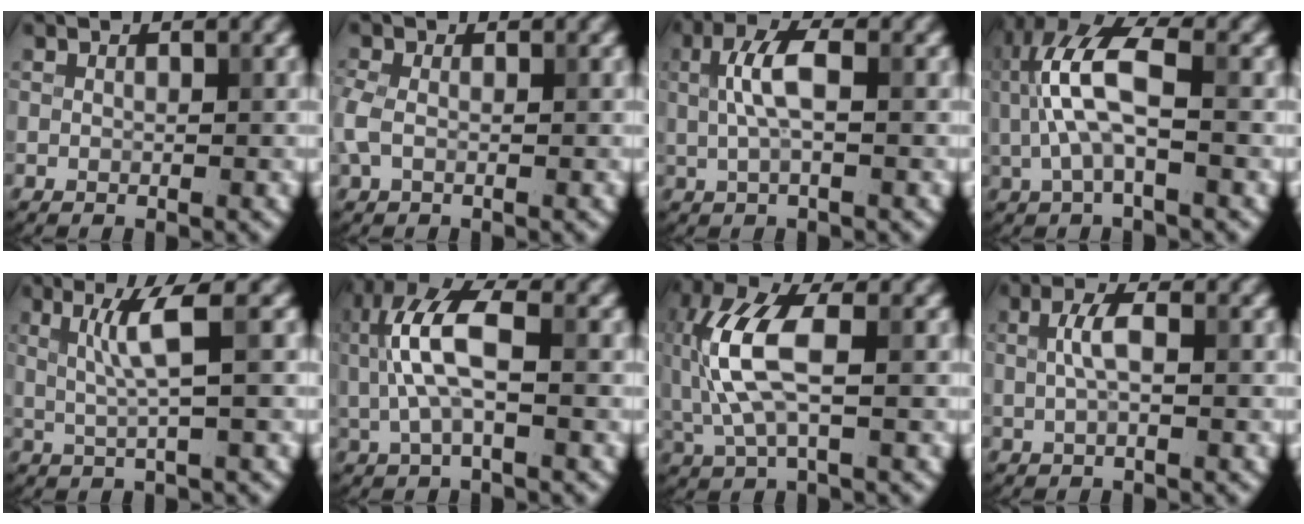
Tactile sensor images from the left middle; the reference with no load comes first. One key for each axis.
{"total": 2.0, "fx": -0.3, "fy": 1.2, "fz": 1.6, "tx": -0.047, "ty": 0.001, "tz": -0.013}
{"total": 3.6, "fx": 0.6, "fy": 1.2, "fz": 3.4, "tx": -0.071, "ty": 0.006, "tz": 0.007}
{"total": 6.7, "fx": 0.5, "fy": 2.7, "fz": 6.1, "tx": -0.139, "ty": 0.015, "tz": 0.003}
{"total": 3.5, "fx": 0.9, "fy": 0.2, "fz": 3.4, "tx": -0.066, "ty": 0.000, "tz": 0.019}
{"total": 6.1, "fx": 0.7, "fy": 2.4, "fz": 5.5, "tx": -0.125, "ty": 0.012, "tz": 0.007}
{"total": 6.9, "fx": 0.1, "fy": 2.8, "fz": 6.3, "tx": -0.156, "ty": 0.013, "tz": -0.003}
{"total": 2.3, "fx": 0.3, "fy": 0.7, "fz": 2.2, "tx": -0.045, "ty": 0.006, "tz": 0.004}